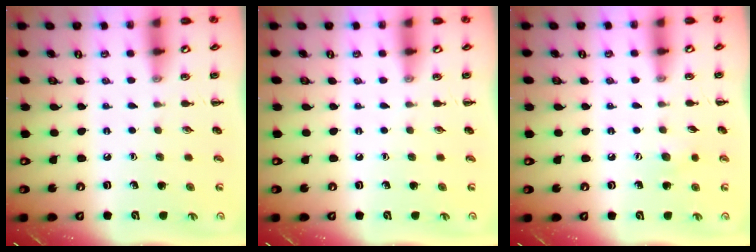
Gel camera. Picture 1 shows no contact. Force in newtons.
{"total": 0.0}
{"total": 4.6, "press": 4.5, "slide": 1.2}